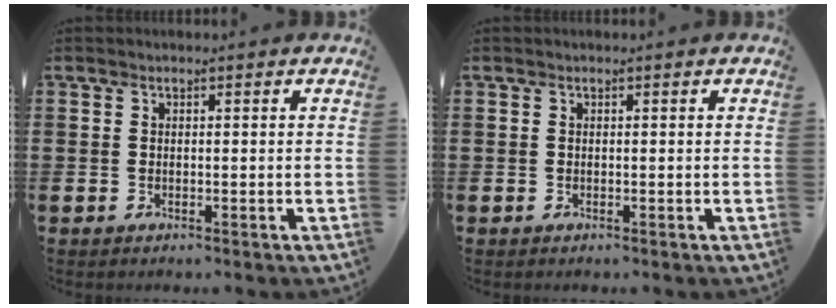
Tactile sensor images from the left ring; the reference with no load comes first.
{"total": 0.0}